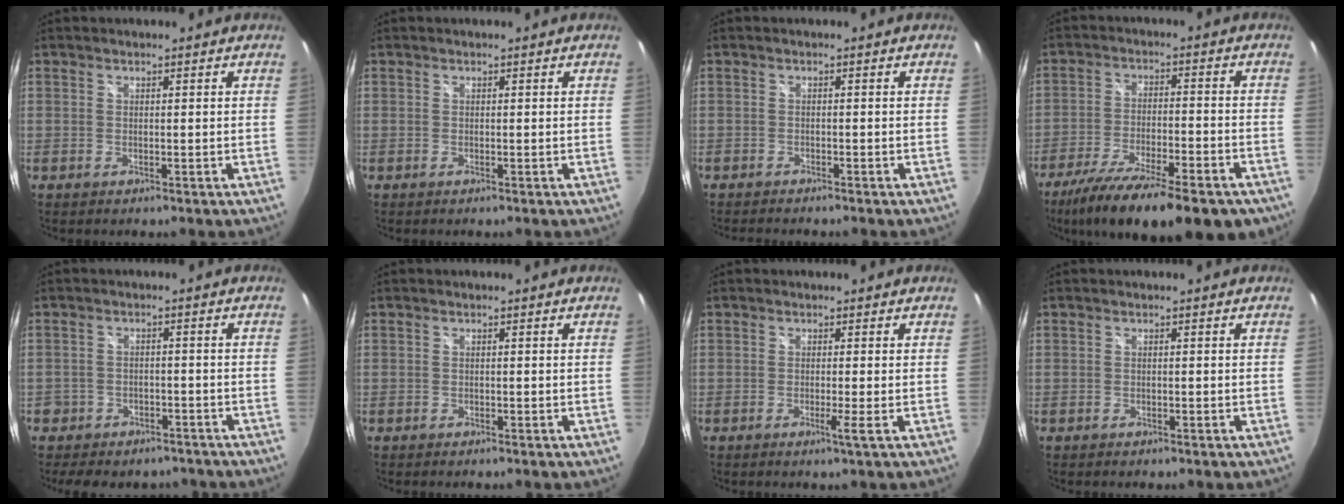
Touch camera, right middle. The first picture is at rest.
{"total": 0.0}
{"total": 2.7, "force": [-2.5, 0.4, 0.9], "torque": [-0.025, -0.015, -0.044]}
{"total": 22.4, "force": [-16.5, 6.2, 13.8], "torque": [-0.245, -0.051, -0.246]}
{"total": 9.3, "force": [-7.0, 5.3, 2.9], "torque": [-0.075, 0.008, -0.092]}
{"total": 0.0}
{"total": 1.5, "force": [-0.4, -0.7, 1.2], "torque": [-0.021, -0.008, -0.009]}
{"total": 0.8, "force": [-0.6, 0.4, 0.3], "torque": [-0.009, 0.000, -0.008]}